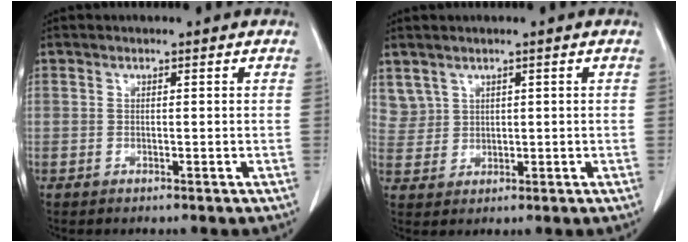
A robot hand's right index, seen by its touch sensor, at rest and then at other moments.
{"total": 3.3, "force": [2.0, 2.6, 0.1], "torque": [0.003, 0.008, 0.049]}